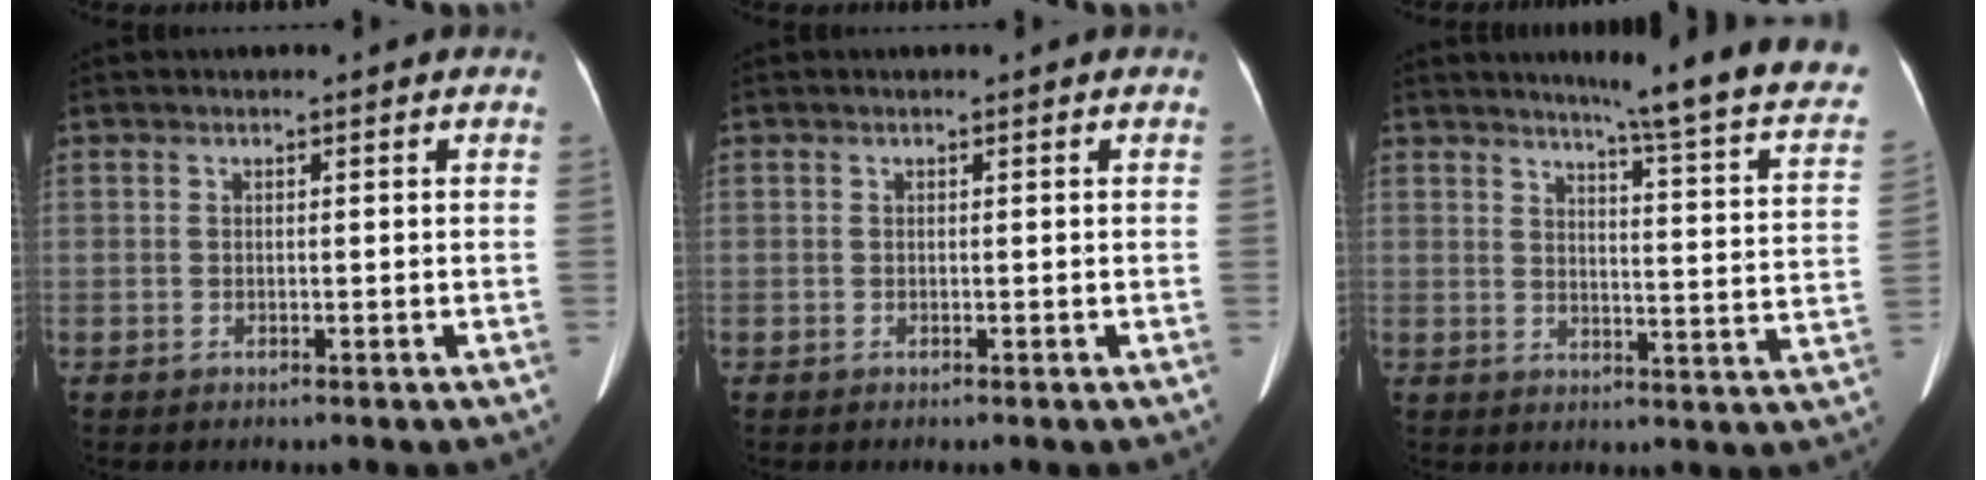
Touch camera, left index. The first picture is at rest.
{"total": 0.0}
{"total": 19.4, "force": [16.6, -0.1, 9.9], "torque": [-0.122, -0.071, 0.186]}